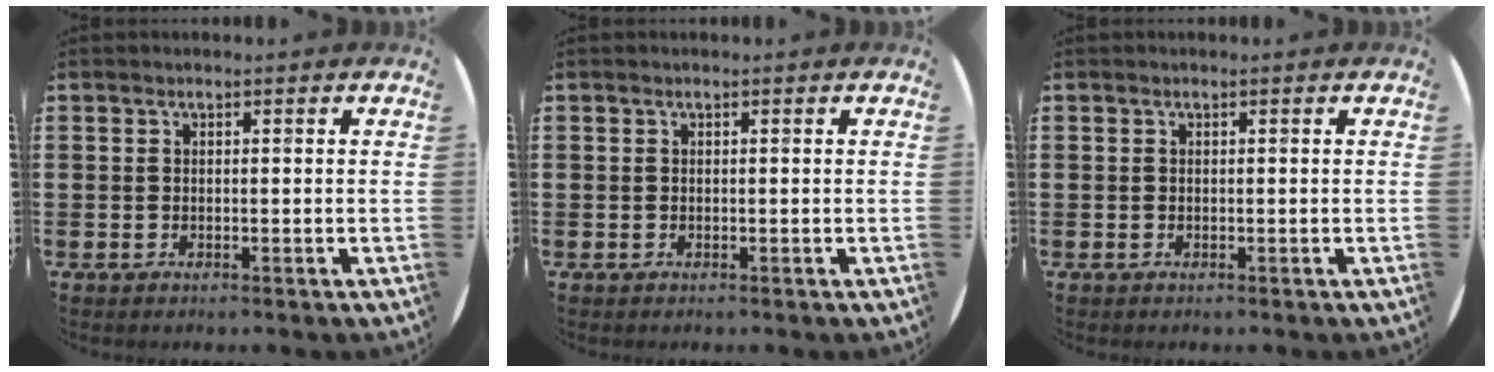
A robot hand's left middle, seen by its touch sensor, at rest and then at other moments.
{"total": 0.0}
{"total": 0.0}